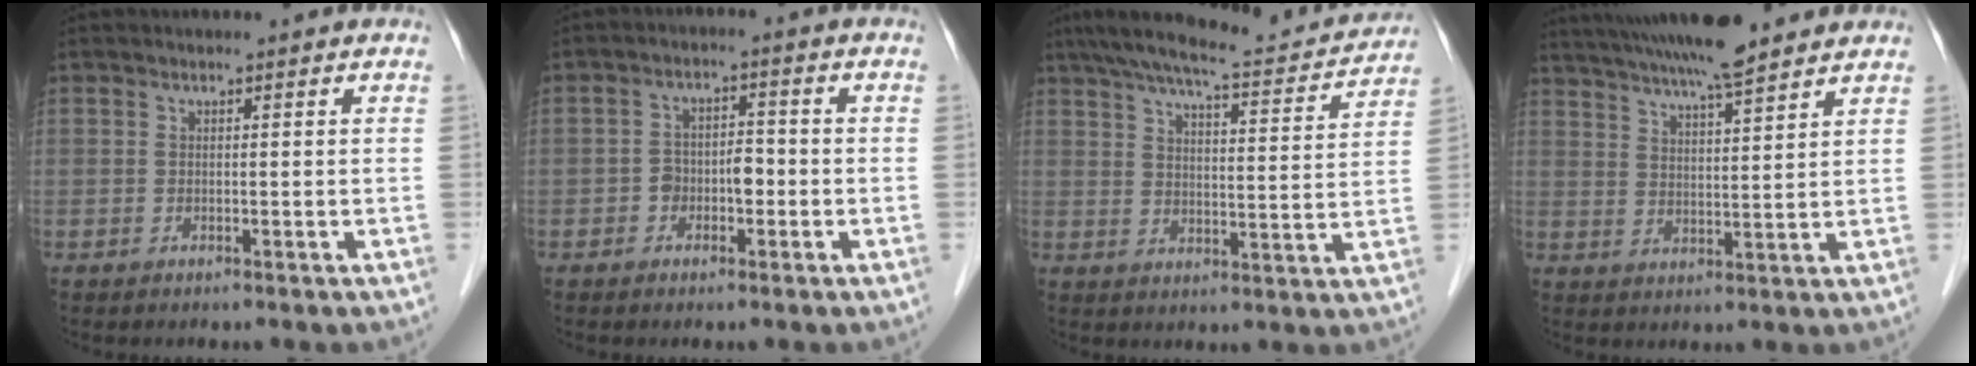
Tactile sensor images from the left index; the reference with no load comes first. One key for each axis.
{"total": 3.7, "fx": -1.2, "fy": 2.3, "fz": 2.6, "tx": -0.044, "ty": 0.018, "tz": -0.021}
{"total": 16.3, "fx": 14.9, "fy": 1.4, "fz": 6.6, "tx": -0.109, "ty": 0.007, "tz": 0.206}
{"total": 14.0, "fx": 12.2, "fy": 0.7, "fz": 6.8, "tx": -0.121, "ty": 0.028, "tz": 0.190}